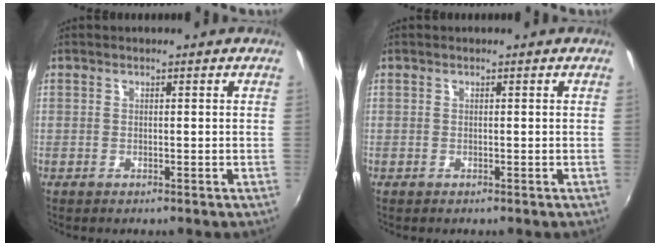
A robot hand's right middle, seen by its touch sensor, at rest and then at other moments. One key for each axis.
{"total": 0.0}